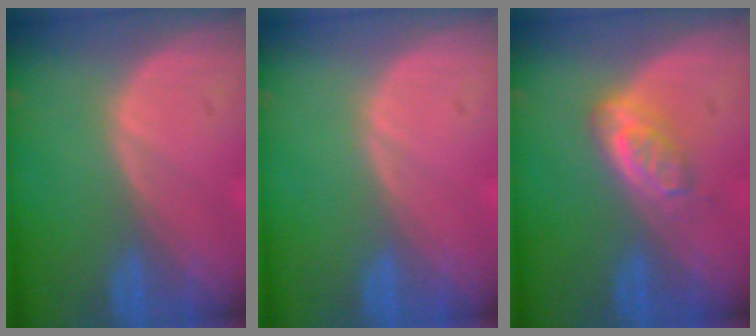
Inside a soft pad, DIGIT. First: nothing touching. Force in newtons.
{"total": 0.0}
{"total": 4.6, "press": 4.2, "slide": 1.9}